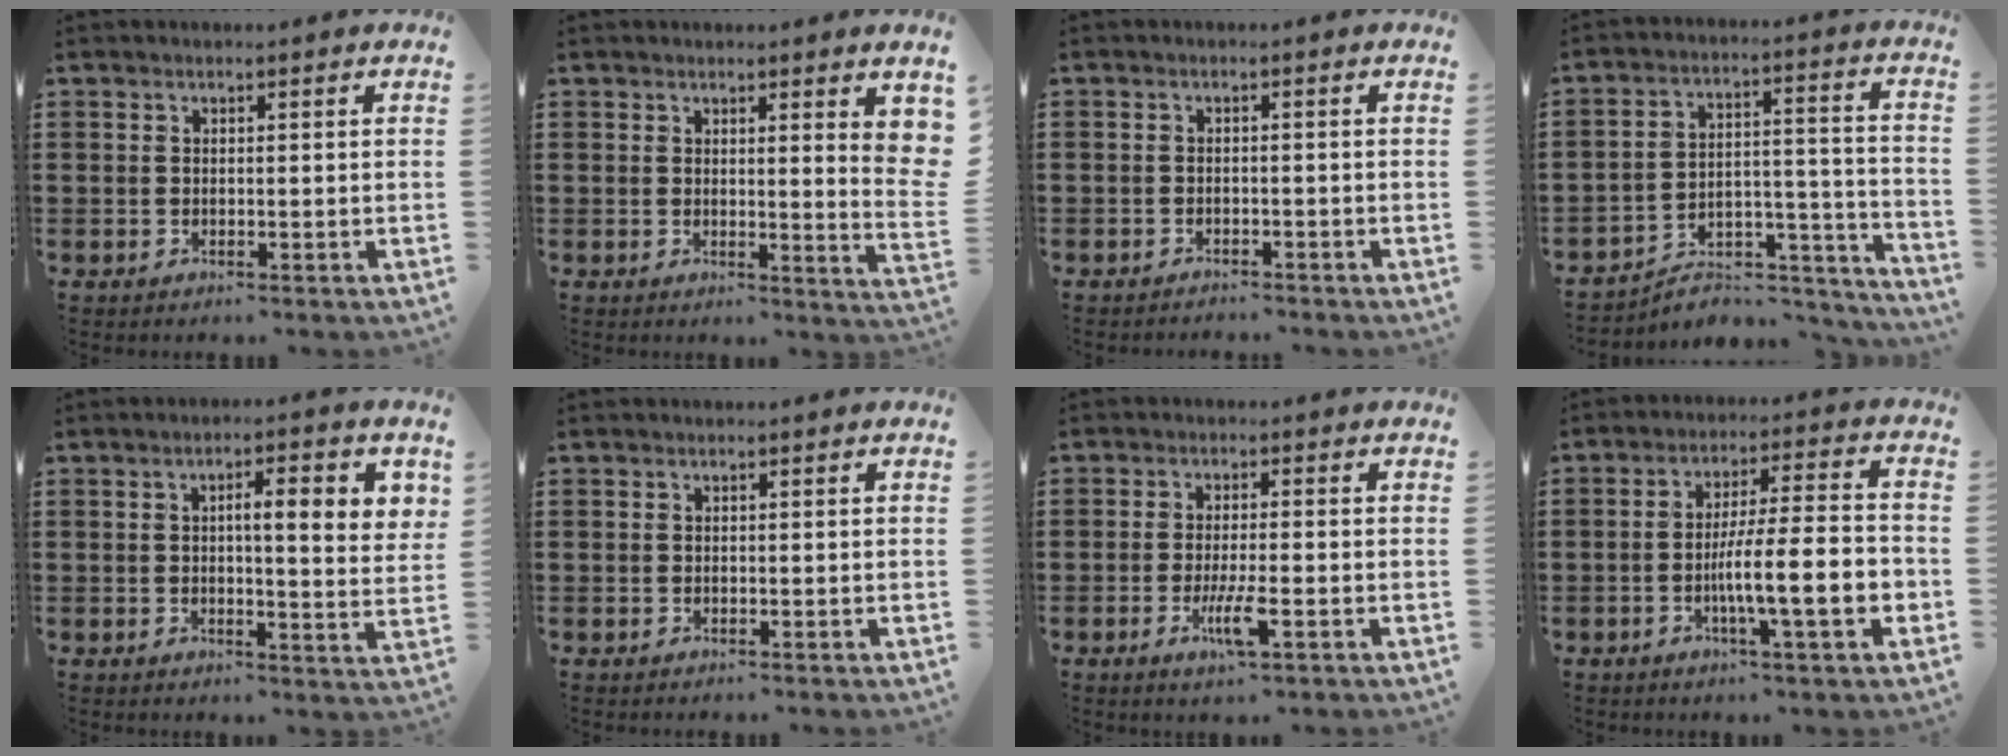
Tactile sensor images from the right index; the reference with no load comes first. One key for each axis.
{"total": 3.4, "fx": 1.6, "fy": 0.3, "fz": 3.0, "tx": -0.046, "ty": -0.008, "tz": 0.026}
{"total": 1.4, "fx": -1.4, "fy": 0.2, "fz": 0.0, "tx": -0.005, "ty": 0.002, "tz": -0.031}
{"total": 4.8, "fx": -4.1, "fy": 1.9, "fz": 1.6, "tx": -0.030, "ty": 0.001, "tz": -0.083}
{"total": 6.2, "fx": 1.3, "fy": 1.1, "fz": 5.9, "tx": -0.097, "ty": -0.004, "tz": 0.015}
{"total": 0.0}
{"total": 5.1, "fx": -2.0, "fy": 0.8, "fz": 4.6, "tx": -0.088, "ty": -0.011, "tz": -0.036}
{"total": 10.9, "fx": -3.1, "fy": 1.8, "fz": 10.3, "tx": -0.162, "ty": -0.006, "tz": -0.058}